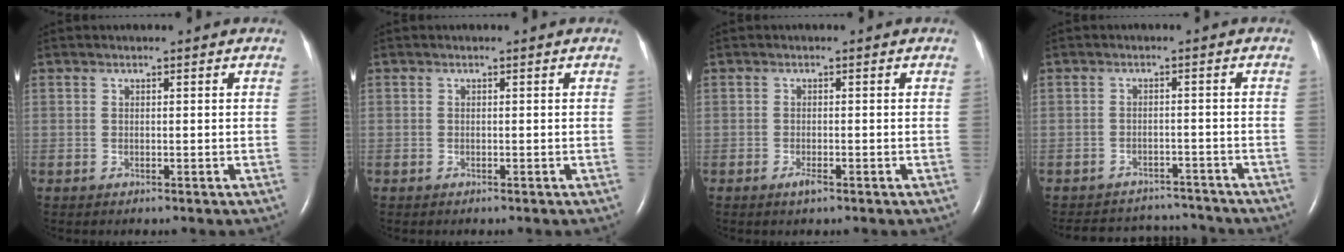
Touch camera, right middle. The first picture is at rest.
{"total": 0.0}
{"total": 1.3, "force": [-0.9, 0.2, 1.0], "torque": [-0.023, -0.002, -0.014]}
{"total": 10.2, "force": [-9.8, 2.4, 1.0], "torque": [-0.027, 0.014, -0.129]}